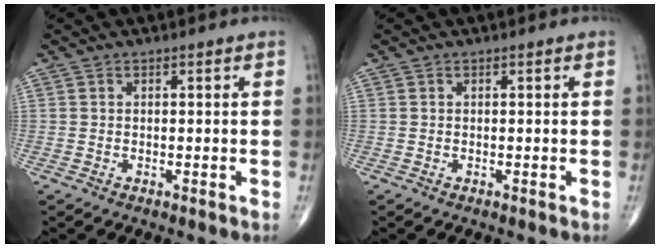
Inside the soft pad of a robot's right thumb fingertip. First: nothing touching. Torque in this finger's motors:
{"motor_torque": [-0.03, 0.03, -0.04, -0.04, 0.00]}